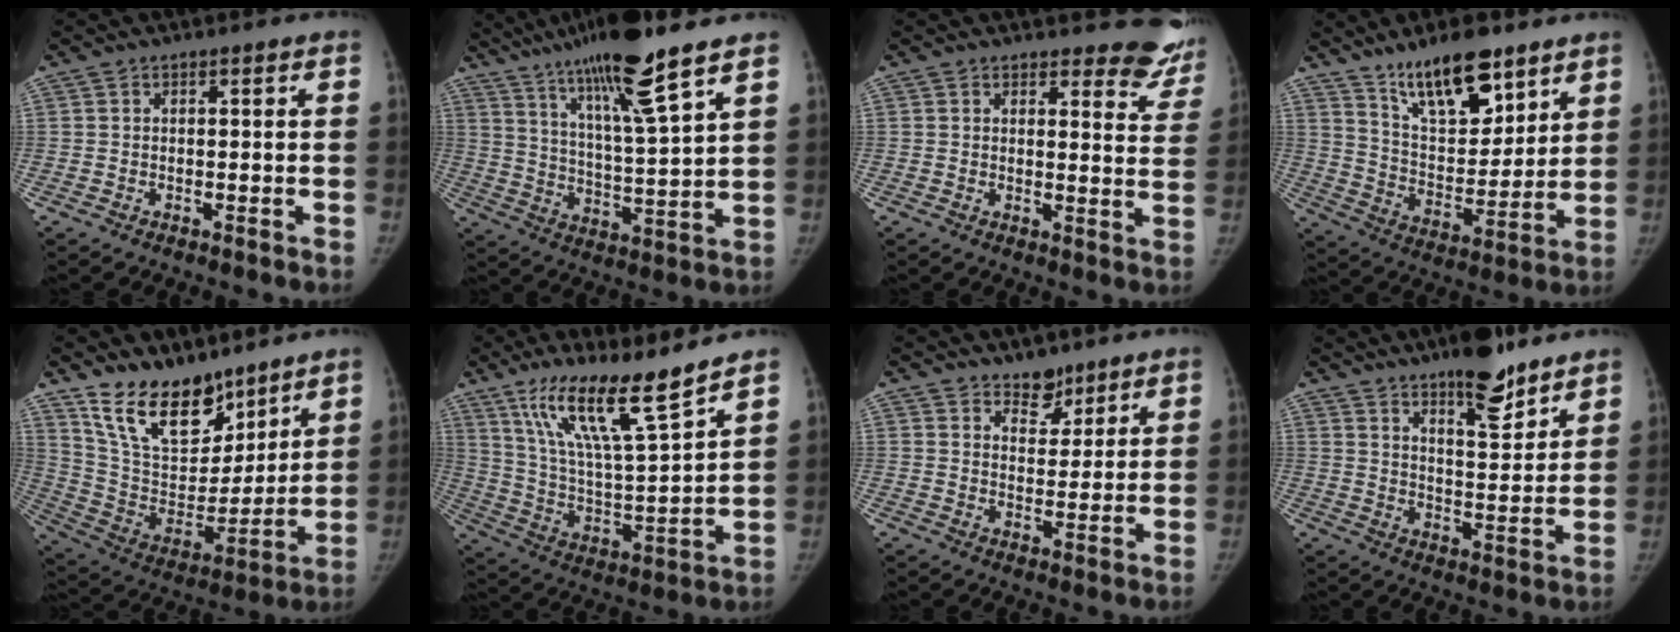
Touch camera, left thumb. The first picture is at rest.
{"total": 17.5, "force": [12.3, 0.7, 12.4], "torque": [-0.207, -0.056, 0.212]}
{"total": 9.8, "force": [9.3, 3.0, 1.2], "torque": [0.034, -0.082, 0.076]}
{"total": 16.6, "force": [11.5, 6.5, 10.0], "torque": [-0.125, -0.073, 0.207]}
{"total": 18.7, "force": [13.7, 9.4, 8.5], "torque": [-0.105, -0.076, 0.253]}
{"total": 17.2, "force": [12.4, 2.1, 11.7], "torque": [-0.193, -0.072, 0.233]}
{"total": 5.9, "force": [4.5, 3.1, 2.2], "torque": [-0.006, -0.034, 0.075]}
{"total": 12.4, "force": [9.1, 3.7, 7.6], "torque": [-0.090, -0.060, 0.144]}